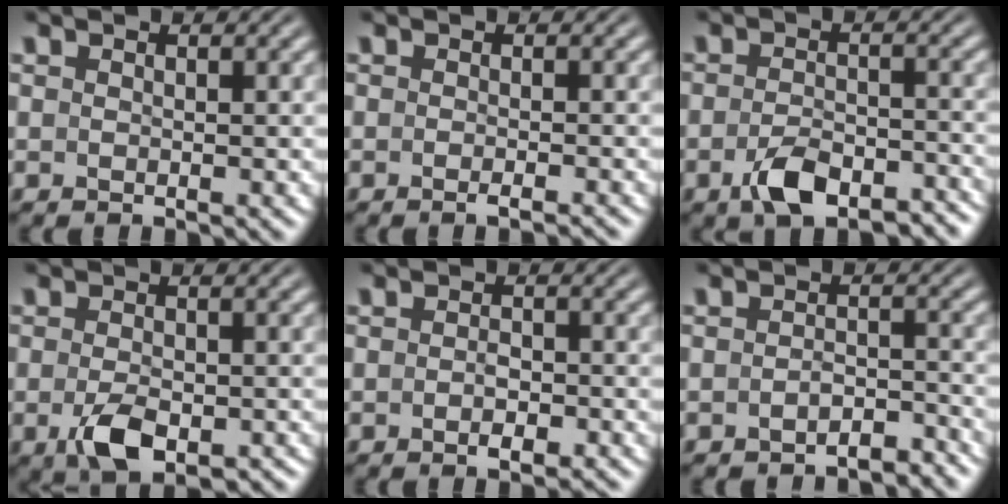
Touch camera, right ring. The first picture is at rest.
{"total": 1.4, "force": [-1.3, -0.2, 0.6], "torque": [-0.007, 0.004, -0.024]}
{"total": 4.6, "force": [-3.8, 1.4, 2.2], "torque": [-0.034, -0.006, -0.061]}
{"total": 4.2, "force": [-2.3, 1.8, 3.1], "torque": [-0.051, -0.016, -0.028]}
{"total": 1.7, "force": [-1.2, 0.5, 1.1], "torque": [-0.016, -0.001, -0.018]}
{"total": 3.4, "force": [-3.2, 0.4, 0.7], "torque": [-0.006, -0.007, -0.054]}